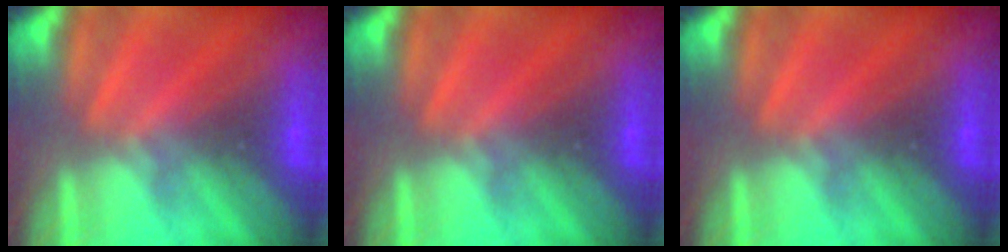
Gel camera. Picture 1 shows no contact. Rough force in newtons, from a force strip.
{"total": 0.0}
{"total": 0.0}